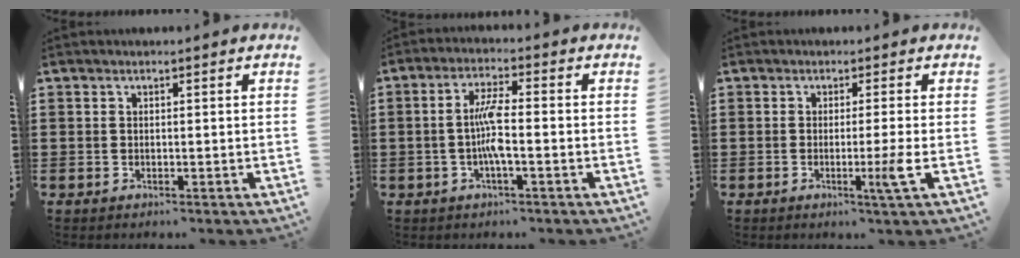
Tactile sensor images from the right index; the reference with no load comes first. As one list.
[{"total": 5.5, "force": [-1.0, 0.9, 5.3], "torque": [-0.110, -0.001, -0.025]}, {"total": 4.1, "force": [-1.1, -0.9, 3.8], "torque": [-0.063, -0.021, -0.020]}]